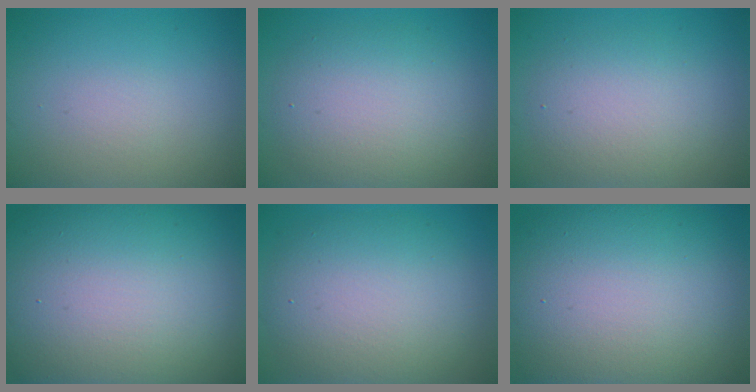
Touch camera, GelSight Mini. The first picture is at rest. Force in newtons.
{"total": 5.6, "press": 5.6, "slide": 0.6}
{"total": 2.6, "press": 2.6, "slide": 0.3}
{"total": 21.4, "press": 21.4, "slide": 1.1}
{"total": 8.5, "press": 8.5, "slide": 0.8}
{"total": 16.0, "press": 15.9, "slide": 1.3}